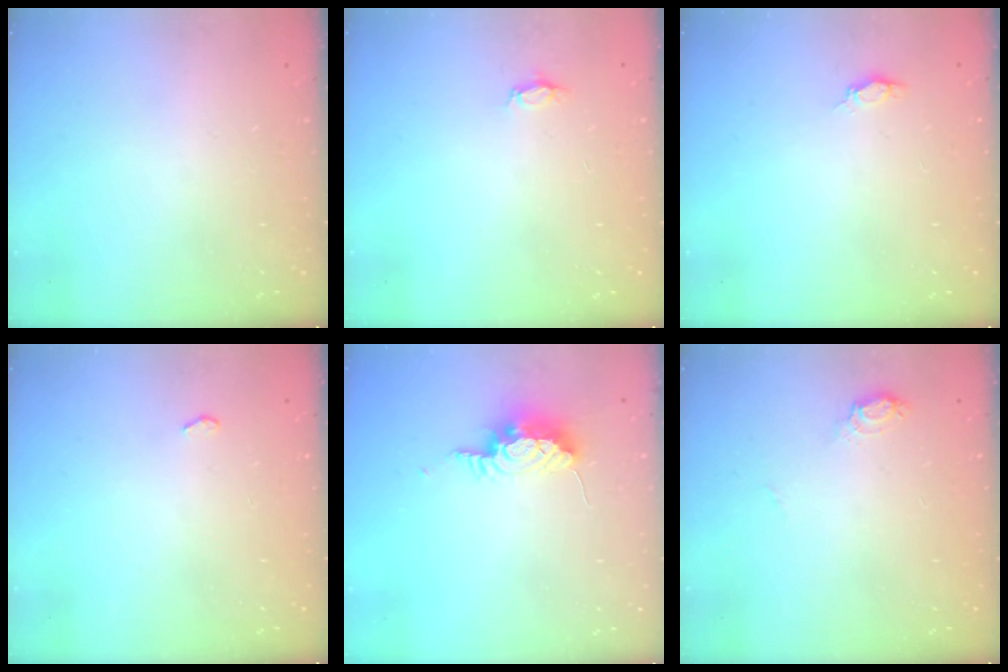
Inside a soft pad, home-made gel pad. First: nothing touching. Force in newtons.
{"total": 2.8, "press": 2.8, "slide": 0.4}
{"total": 3.3, "press": 3.1, "slide": 1.0}
{"total": 2.2, "press": 2.2, "slide": 0.3}
{"total": 8.5, "press": 8.3, "slide": 1.9}
{"total": 6.1, "press": 5.9, "slide": 1.6}